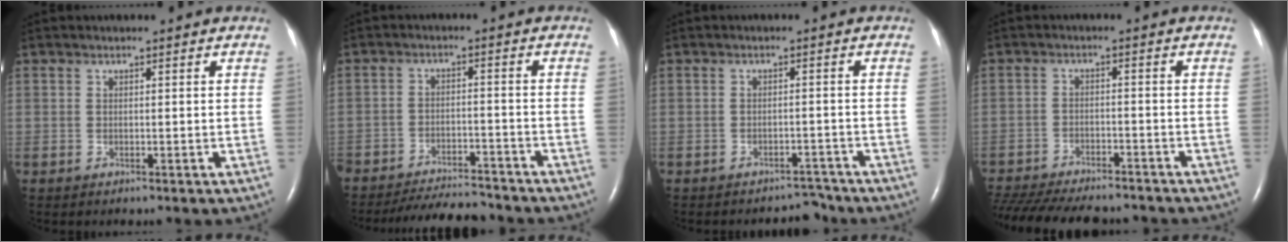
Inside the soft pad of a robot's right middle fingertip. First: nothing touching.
{"total": 11.1, "force": [-10.5, 2.0, 3.1], "torque": [-0.044, -0.008, -0.152]}
{"total": 3.1, "force": [-3.0, 0.8, -0.3], "torque": [0.006, 0.001, -0.040]}
{"total": 19.4, "force": [-16.9, 4.8, 8.1], "torque": [-0.210, -0.033, -0.243]}